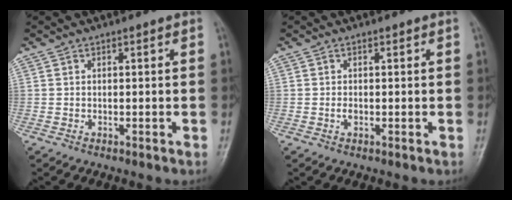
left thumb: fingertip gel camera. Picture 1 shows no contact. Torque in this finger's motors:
{"motor_torque": [-0.01, 0.00, 0.19, 0.10, 0.00]}